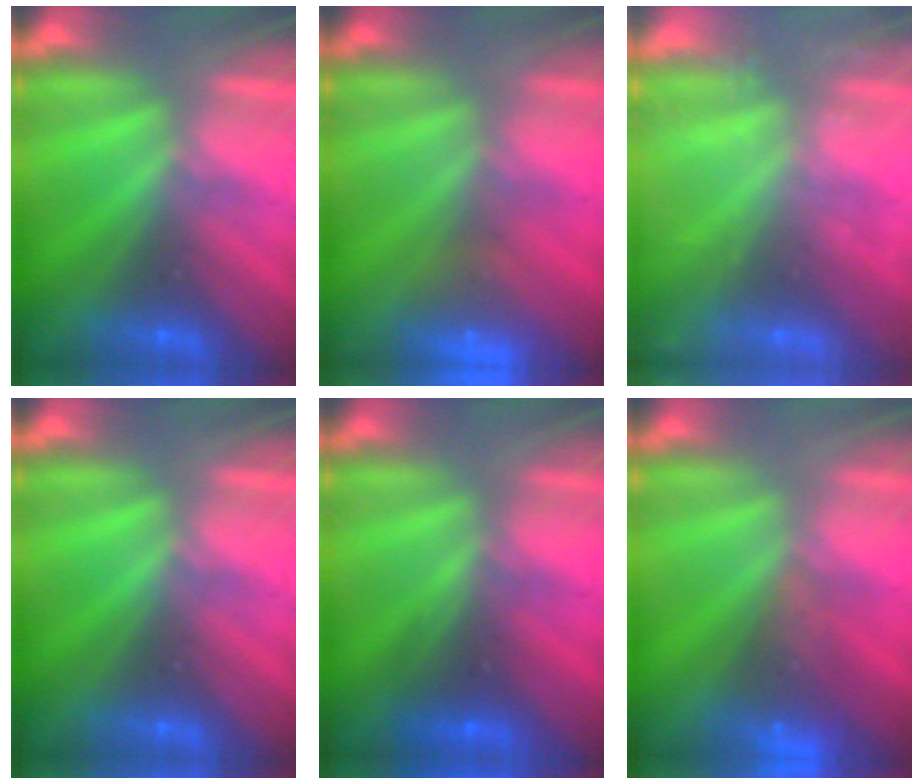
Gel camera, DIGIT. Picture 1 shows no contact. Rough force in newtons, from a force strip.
{"total": 6.6}
{"total": 2.3}
{"total": 0.0}
{"total": 2.6}
{"total": 8.5}